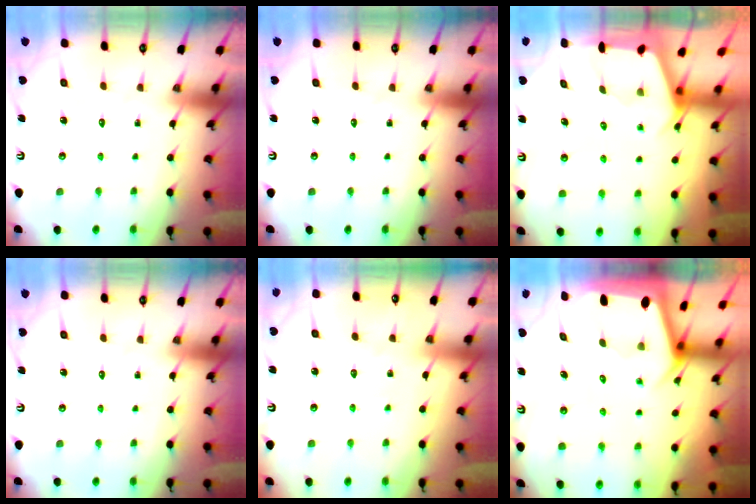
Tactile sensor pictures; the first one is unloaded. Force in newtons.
{"total": 0.0}
{"total": 2.4, "press": 2.4, "slide": 0.3}
{"total": 0.0}
{"total": 1.9, "press": 1.9, "slide": 0.3}
{"total": 3.2, "press": 3.2, "slide": 0.2}